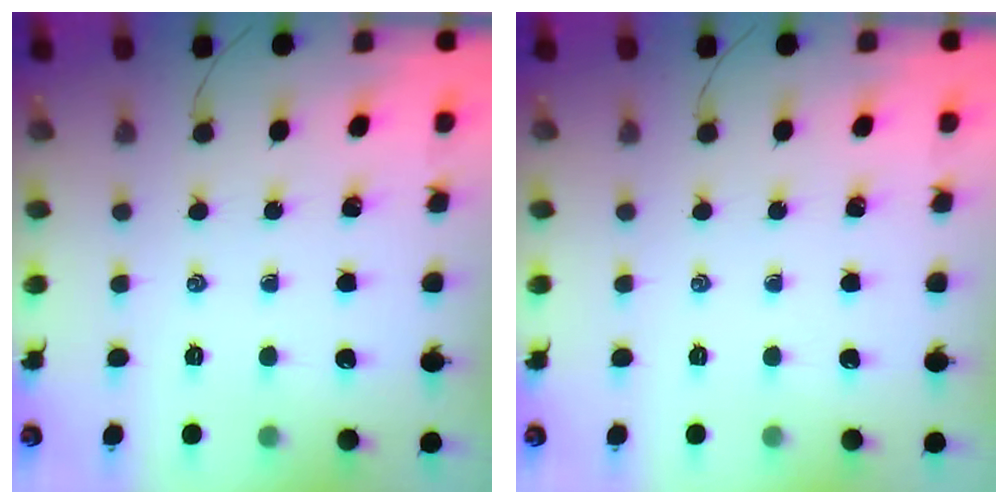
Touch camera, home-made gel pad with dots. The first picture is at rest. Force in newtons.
{"total": 0.0}